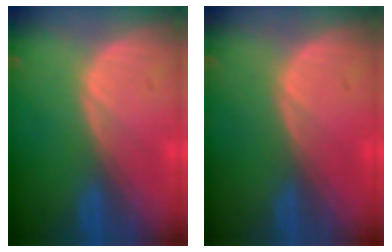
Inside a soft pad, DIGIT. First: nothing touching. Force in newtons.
{"total": 0.0}